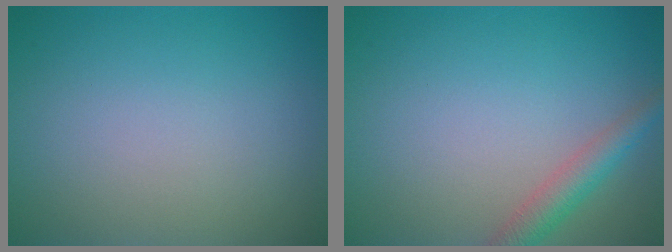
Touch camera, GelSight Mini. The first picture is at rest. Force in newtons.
{"total": 2.6, "press": 2.6, "slide": 0.1}